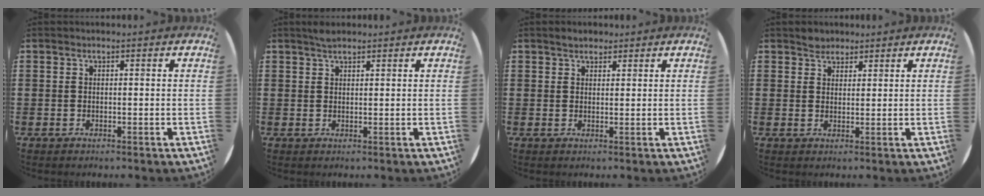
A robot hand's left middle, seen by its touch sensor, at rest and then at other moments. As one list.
[{"total": 1.5, "force": [1.4, 0.4, 0.5], "torque": [-0.012, 0.003, 0.026]}, {"total": 1.6, "force": [1.5, 0.6, 0.3], "torque": [-0.008, 0.004, 0.028]}, {"total": 2.2, "force": [2.0, 0.9, -0.1], "torque": [0.008, 0.000, 0.038]}]